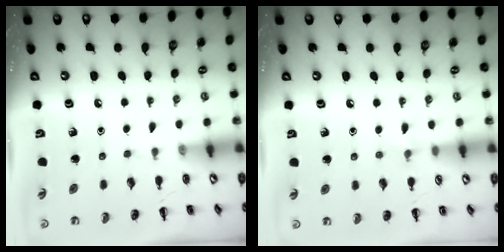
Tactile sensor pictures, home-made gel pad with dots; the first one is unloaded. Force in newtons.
{"total": 4.4, "press": 4.1, "slide": 1.7}